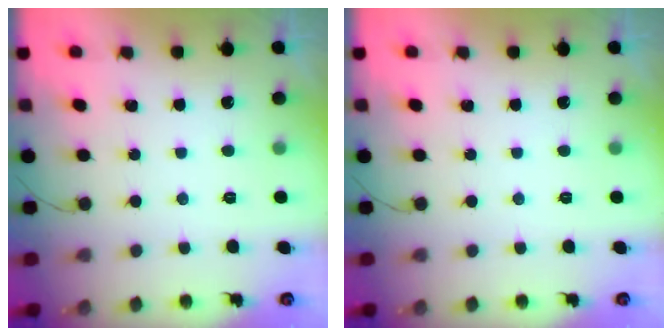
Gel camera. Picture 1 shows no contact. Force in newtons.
{"total": 0.0}